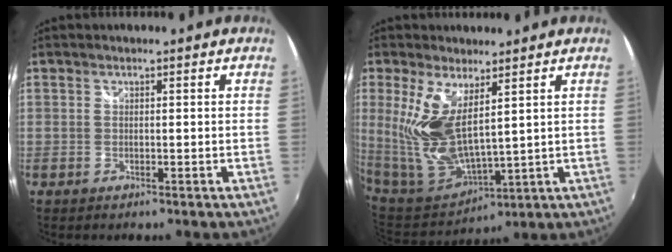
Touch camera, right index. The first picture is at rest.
{"total": 13.2, "force": [4.9, 5.7, 10.9], "torque": [-0.227, -0.012, 0.114]}